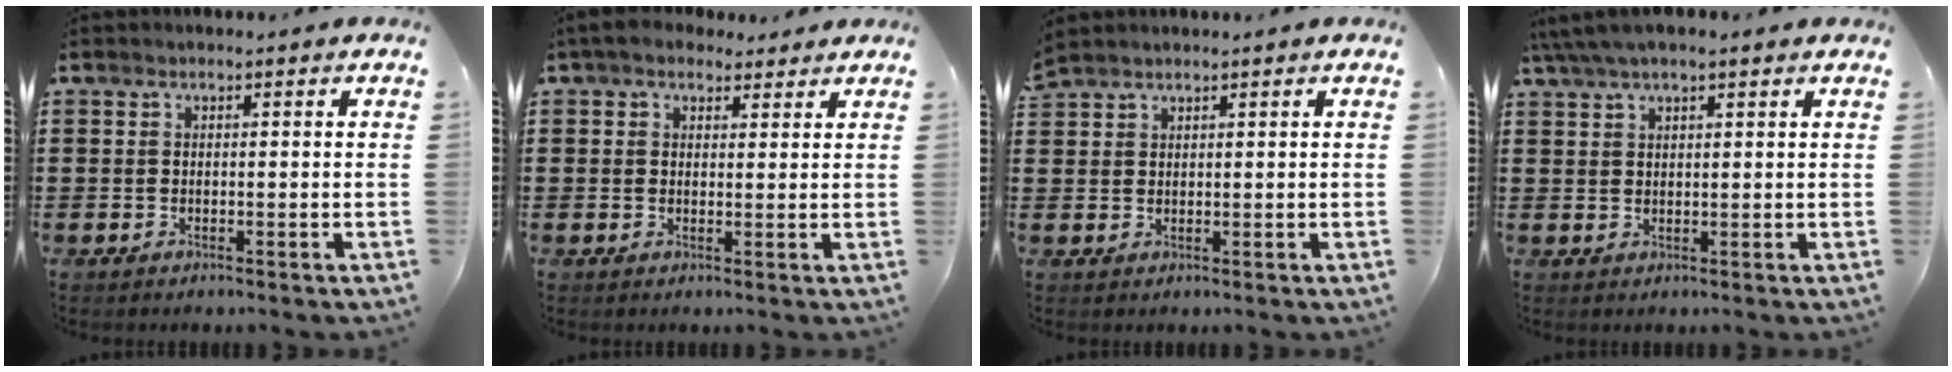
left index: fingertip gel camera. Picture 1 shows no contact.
{"total": 3.5, "force": [2.7, 1.9, 1.2], "torque": [-0.033, 0.000, 0.051]}
{"total": 1.5, "force": [1.5, 0.1, 0.1], "torque": [-0.004, -0.001, 0.030]}
{"total": 3.5, "force": [2.5, 0.7, 2.3], "torque": [-0.050, 0.004, 0.046]}